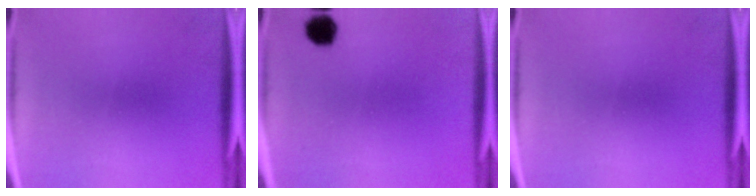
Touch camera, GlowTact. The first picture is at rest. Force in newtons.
{"total": 4.4}
{"total": 0.0}